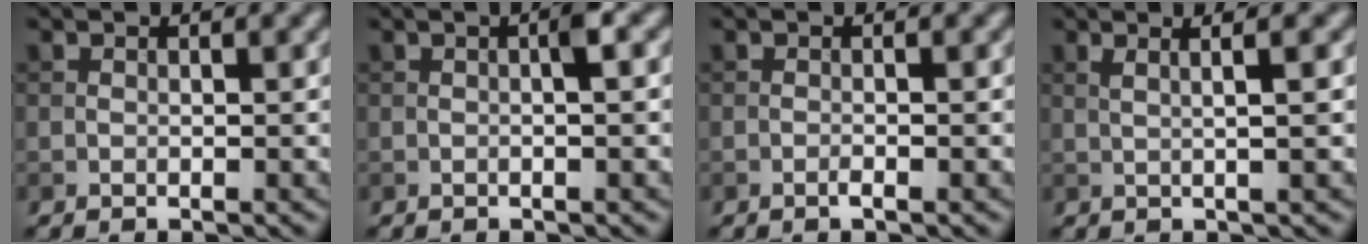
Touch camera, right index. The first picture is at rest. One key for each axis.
{"total": 1.7, "fx": 0.1, "fy": 0.1, "fz": 1.7, "tx": -0.029, "ty": 0.004, "tz": 0.002}
{"total": 0.7, "fx": -0.4, "fy": 0.1, "fz": 0.5, "tx": -0.010, "ty": 0.000, "tz": -0.009}
{"total": 3.8, "fx": 1.3, "fy": 1.3, "fz": 3.3, "tx": -0.029, "ty": 0.011, "tz": -0.007}